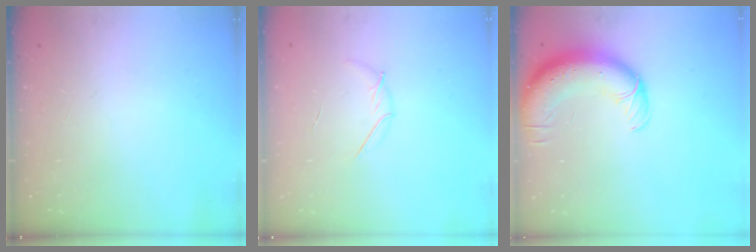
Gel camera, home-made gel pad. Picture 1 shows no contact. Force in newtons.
{"total": 4.1, "press": 4.0, "slide": 1.0}
{"total": 13.5, "press": 13.0, "slide": 3.6}